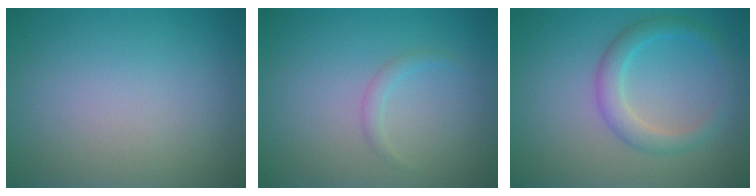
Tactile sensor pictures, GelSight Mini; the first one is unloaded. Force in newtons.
{"total": 1.0, "press": 1.0, "slide": 0.0}
{"total": 2.9, "press": 2.8, "slide": 0.2}